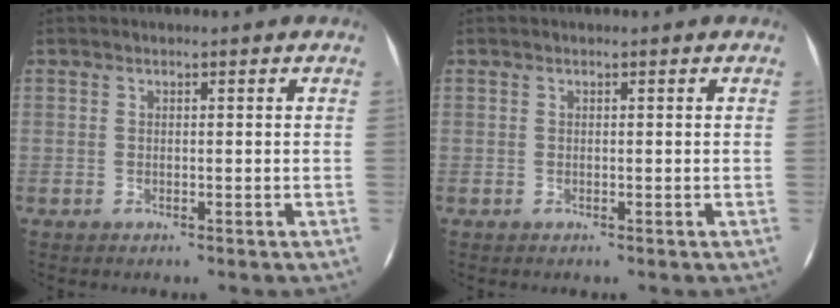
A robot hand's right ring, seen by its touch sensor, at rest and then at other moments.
{"total": 0.0}